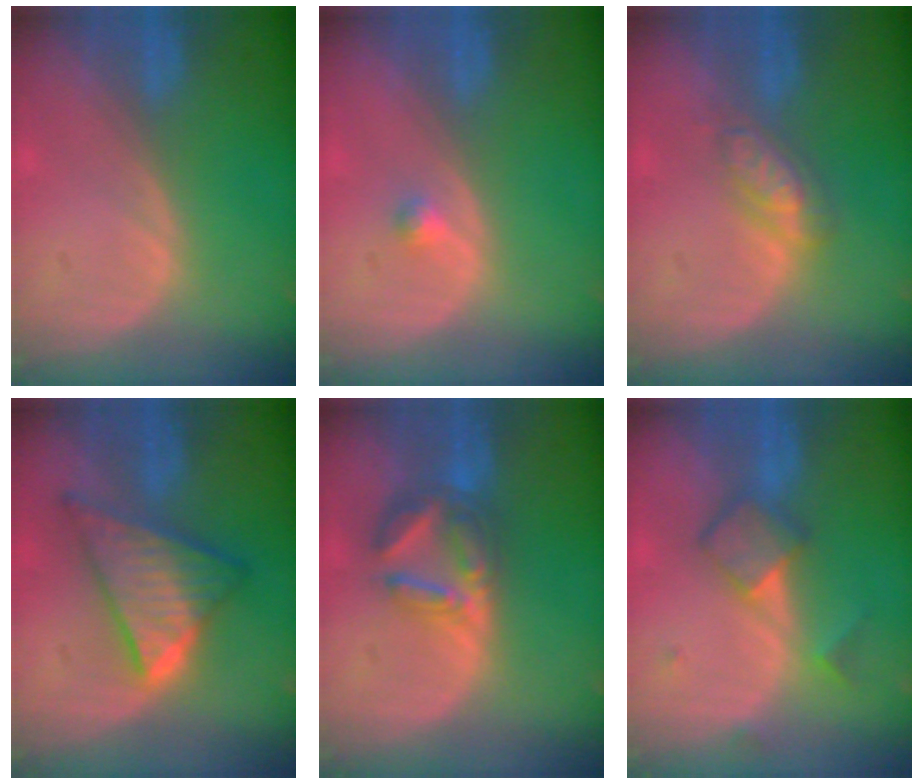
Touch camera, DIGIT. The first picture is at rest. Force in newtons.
{"total": 1.3, "press": 1.1, "slide": 0.7}
{"total": 4.6, "press": 4.2, "slide": 1.9}
{"total": 9.1, "press": 9.1, "slide": 0.6}
{"total": 7.2, "press": 6.2, "slide": 3.5}
{"total": 5.0, "press": 5.0, "slide": 0.5}